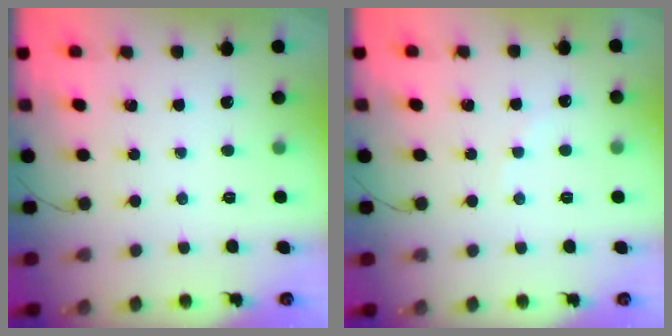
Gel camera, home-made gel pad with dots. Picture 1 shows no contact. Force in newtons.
{"total": 4.2, "press": 4.0, "slide": 1.1}